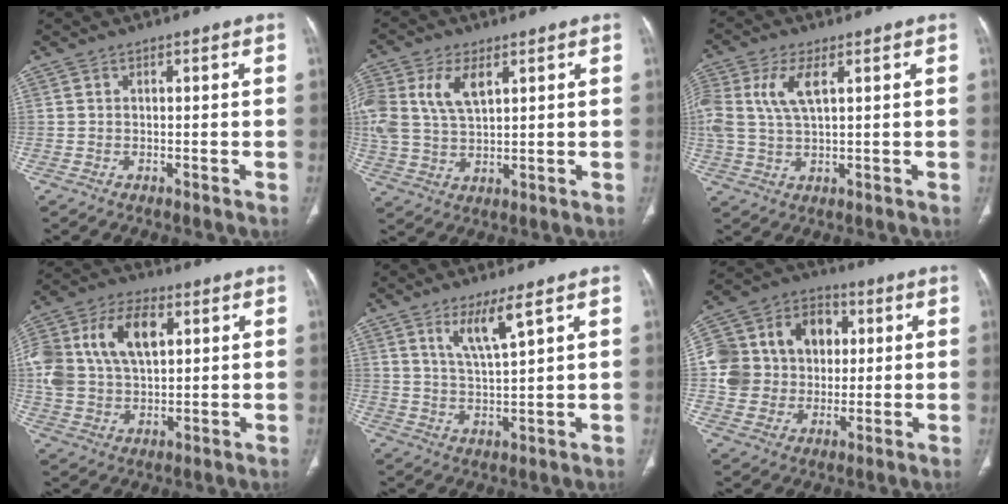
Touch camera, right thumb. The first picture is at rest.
{"total": 11.8, "force": [4.2, 6.8, 8.8], "torque": [-0.198, 0.000, 0.089]}
{"total": 7.9, "force": [2.4, 3.5, 6.7], "torque": [-0.164, 0.005, 0.052]}
{"total": 20.5, "force": [5.5, 13.2, 14.7], "torque": [-0.317, 0.024, 0.101]}
{"total": 6.5, "force": [3.9, 0.6, 5.2], "torque": [-0.102, -0.033, 0.081]}
{"total": 16.8, "force": [2.1, 14.5, 8.2], "torque": [-0.121, 0.034, 0.044]}